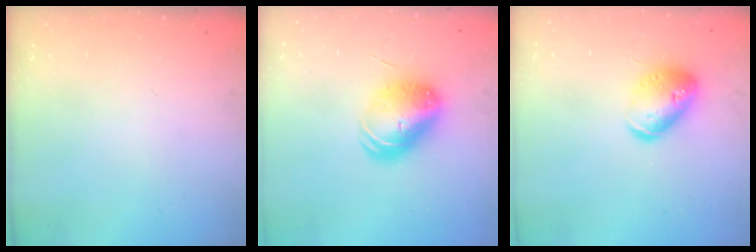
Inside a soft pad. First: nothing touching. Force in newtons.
{"total": 11.1, "press": 10.8, "slide": 2.3}
{"total": 13.8, "press": 13.7, "slide": 2.1}